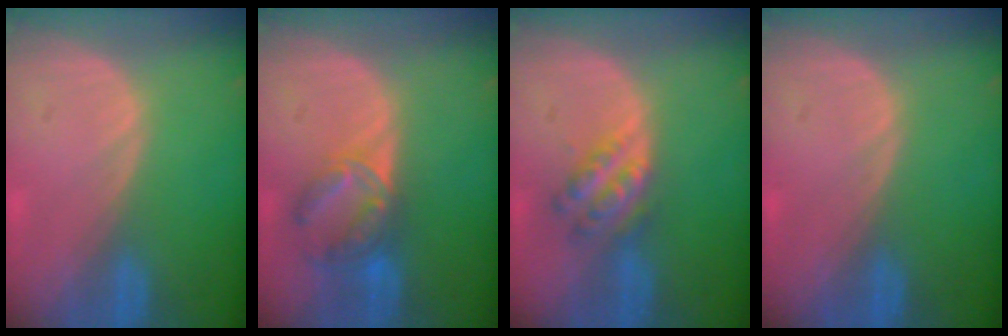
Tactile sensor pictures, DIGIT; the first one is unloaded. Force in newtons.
{"total": 7.3, "press": 6.0, "slide": 4.1}
{"total": 5.5, "press": 5.0, "slide": 2.4}
{"total": 0.0}